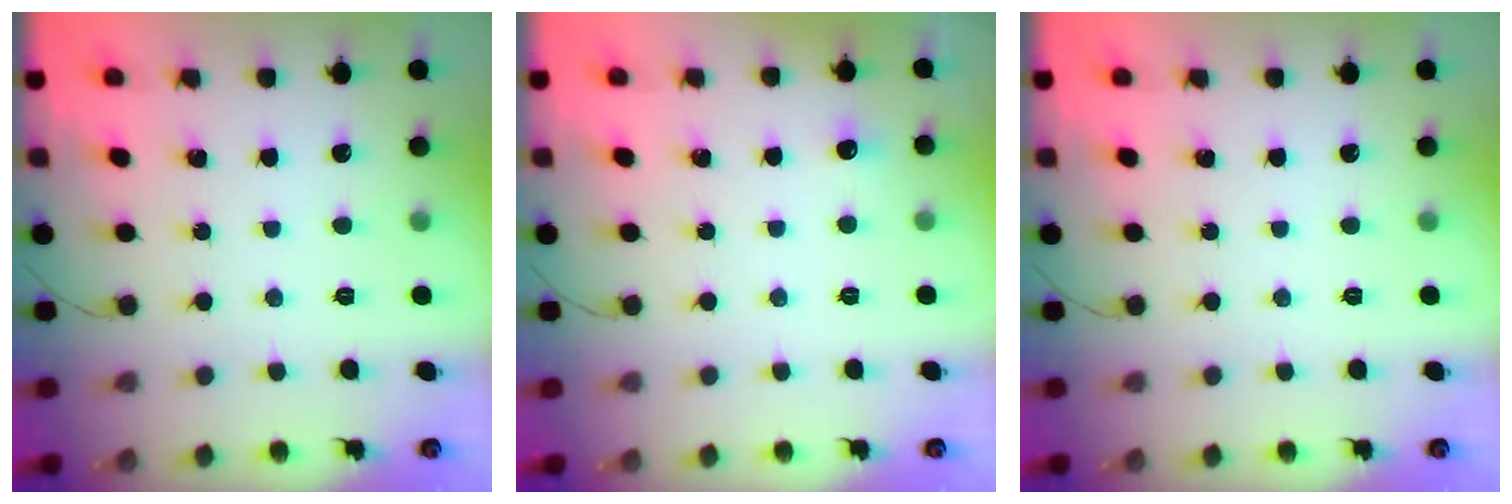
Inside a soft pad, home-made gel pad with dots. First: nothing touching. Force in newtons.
{"total": 3.4, "press": 3.1, "slide": 1.3}
{"total": 0.0}